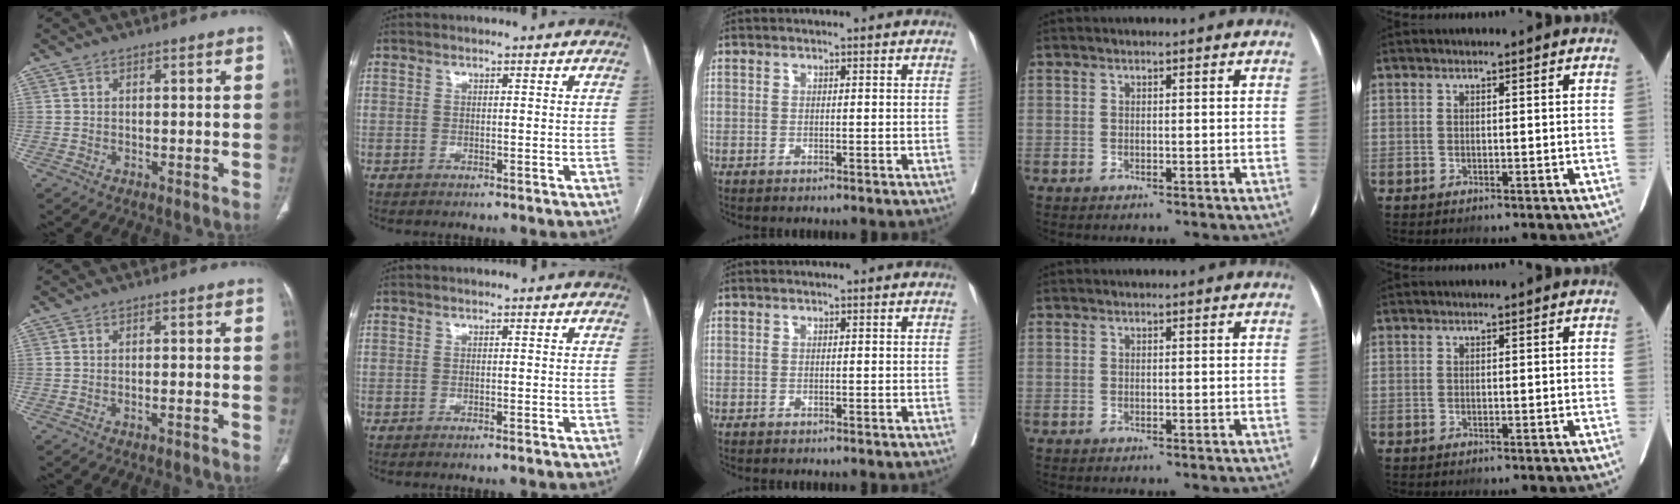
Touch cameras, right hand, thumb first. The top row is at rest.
{"thumb": {"total": 0.9, "force": [-0.8, 0.0, 0.5], "torque": [-0.016, 0.012, -0.009]}, "index": {"total": 2.0, "force": [-1.7, -0.3, 0.9], "torque": [-0.012, 0.002, -0.022]}}